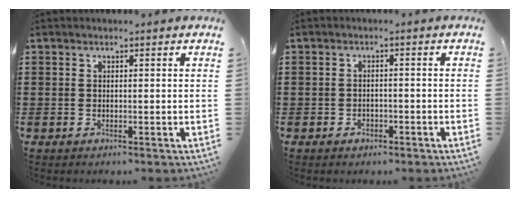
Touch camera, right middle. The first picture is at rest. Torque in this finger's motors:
{"motor_torque": [-0.35, -0.10, -0.01, -0.01]}